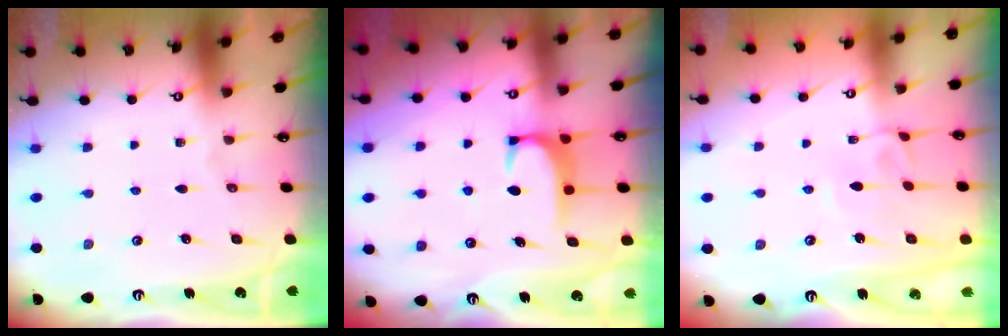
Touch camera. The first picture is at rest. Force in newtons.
{"total": 2.2, "press": 2.1, "slide": 0.5}
{"total": 3.9, "press": 3.9, "slide": 0.2}